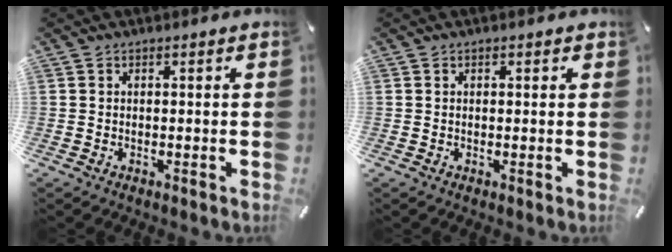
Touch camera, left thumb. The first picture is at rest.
{"total": 0.5, "force": [0.2, 0.4, 0.2], "torque": [-0.005, 0.003, 0.003]}